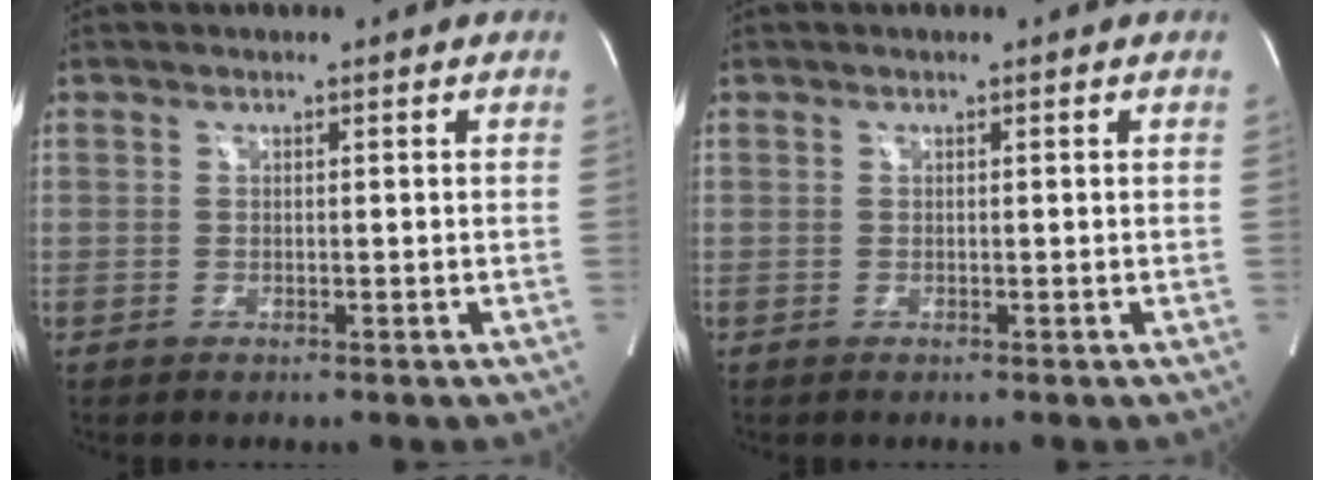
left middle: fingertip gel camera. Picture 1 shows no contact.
{"total": 0.0}